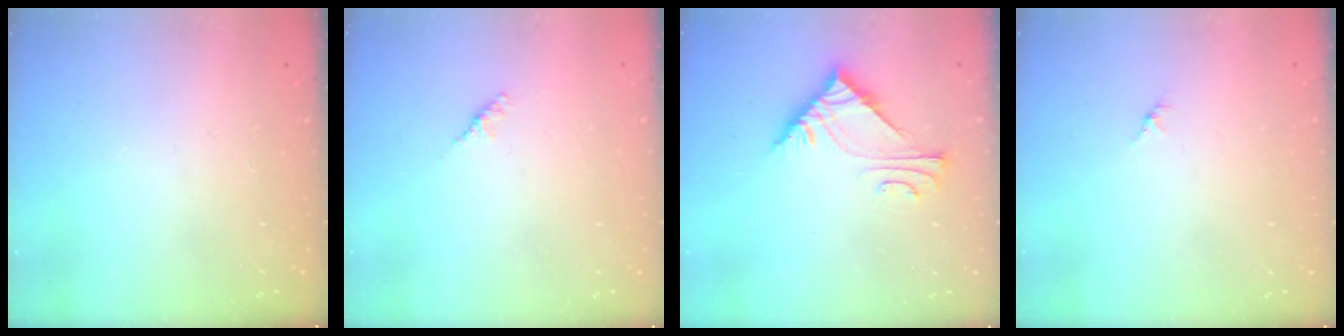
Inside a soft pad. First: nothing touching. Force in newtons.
{"total": 1.8, "press": 1.7, "slide": 0.6}
{"total": 7.3, "press": 7.3, "slide": 0.5}
{"total": 1.4, "press": 1.4, "slide": 0.4}